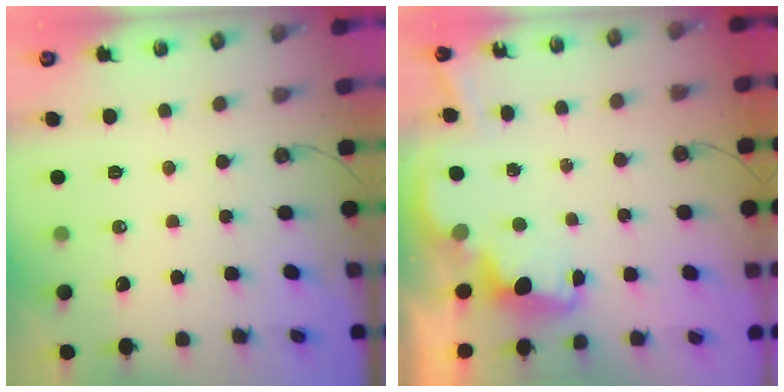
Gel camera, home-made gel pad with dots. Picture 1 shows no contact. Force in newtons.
{"total": 3.5, "press": 3.4, "slide": 0.7}